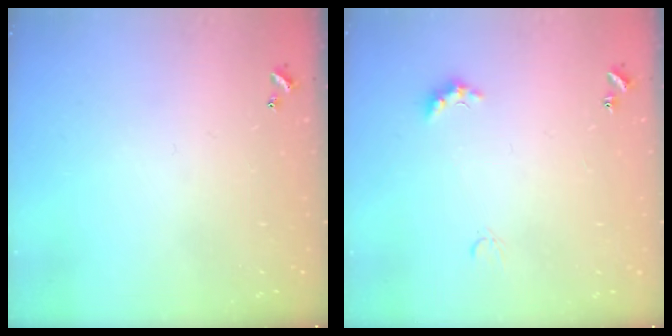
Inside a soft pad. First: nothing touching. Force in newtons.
{"total": 2.1, "press": 2.0, "slide": 0.5}